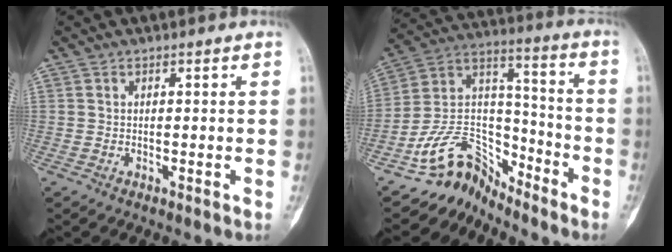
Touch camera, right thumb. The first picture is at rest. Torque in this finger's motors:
{"motor_torque": [1.02, -0.66, 0.66, -1.35, 0.21]}